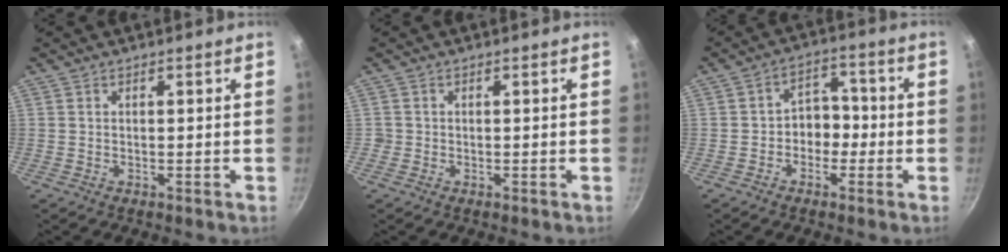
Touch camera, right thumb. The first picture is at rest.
{"total": 1.0, "force": [-0.3, 1.0, 0.0], "torque": [0.005, 0.005, -0.006]}
{"total": 6.3, "force": [-1.4, 4.9, 3.6], "torque": [-0.014, 0.029, -0.037]}